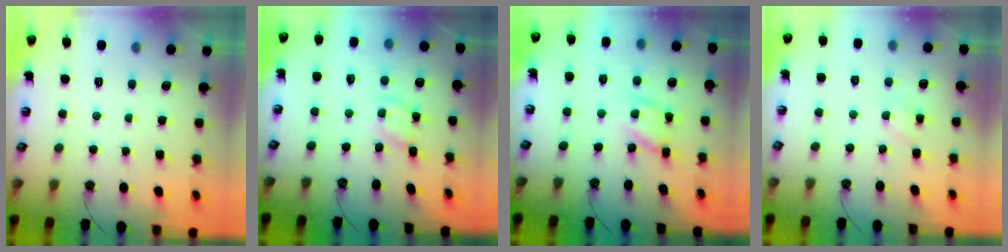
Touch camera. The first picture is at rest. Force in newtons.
{"total": 2.5, "press": 2.4, "slide": 0.3}
{"total": 12.9, "press": 12.8, "slide": 1.5}
{"total": 2.5, "press": 2.5, "slide": 0.1}